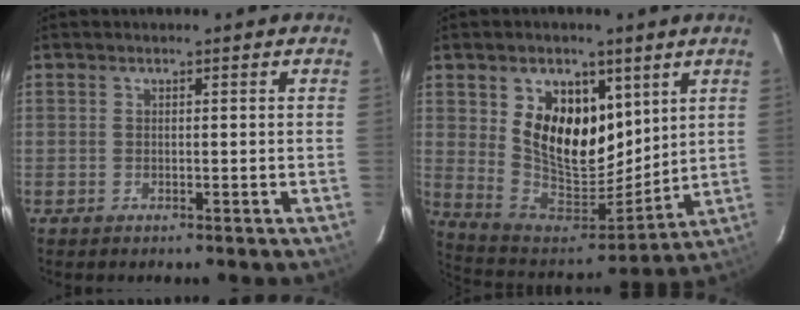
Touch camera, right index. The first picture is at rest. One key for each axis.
{"total": 16.1, "fx": 6.1, "fy": 10.5, "fz": 10.6, "tx": -0.202, "ty": -0.006, "tz": 0.126}